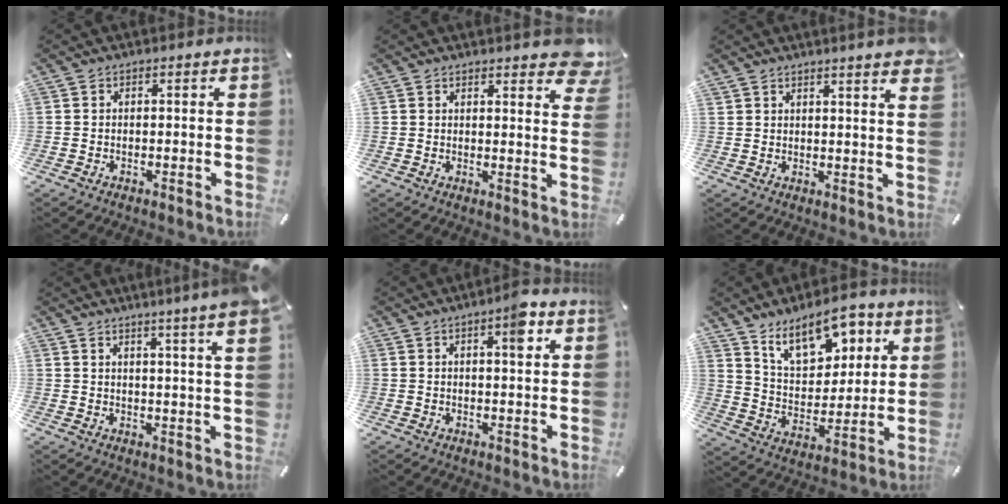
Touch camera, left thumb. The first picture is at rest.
{"total": 5.7, "force": [4.6, 2.4, 2.3], "torque": [-0.011, -0.032, 0.080]}
{"total": 4.2, "force": [3.7, 0.2, 1.9], "torque": [-0.031, -0.021, 0.065]}
{"total": 6.2, "force": [4.1, -0.6, 4.7], "torque": [-0.083, -0.023, 0.065]}
{"total": 5.0, "force": [2.2, 1.3, 4.3], "torque": [-0.059, -0.007, 0.029]}
{"total": 13.8, "force": [9.1, 7.7, 7.1], "torque": [-0.114, -0.045, 0.165]}